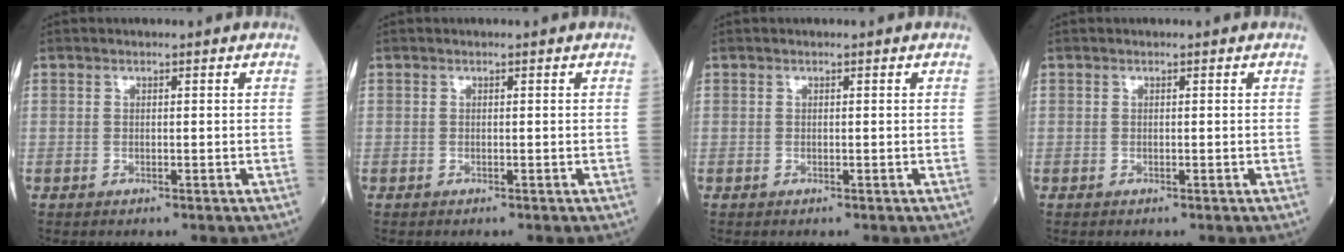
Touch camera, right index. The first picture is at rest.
{"total": 0.0}
{"total": 0.0}
{"total": 0.0}